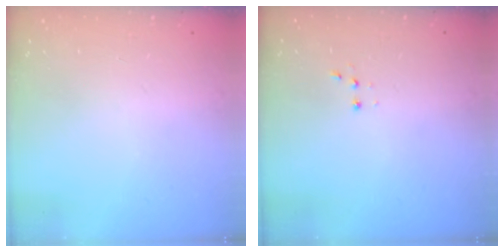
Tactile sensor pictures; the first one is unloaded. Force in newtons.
{"total": 2.8, "press": 2.7, "slide": 0.7}